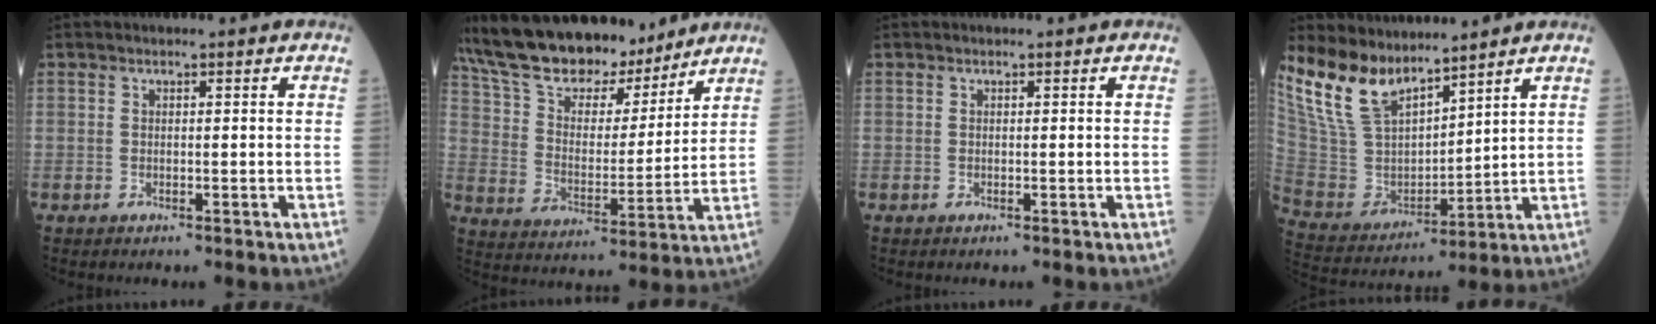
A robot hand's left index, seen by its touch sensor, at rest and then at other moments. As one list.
[{"total": 20.1, "force": [17.3, 6.5, 8.0], "torque": [-0.155, 0.022, 0.292]}, {"total": 0.0}, {"total": 12.9, "force": [10.9, 4.3, 5.3], "torque": [-0.123, 0.015, 0.233]}]